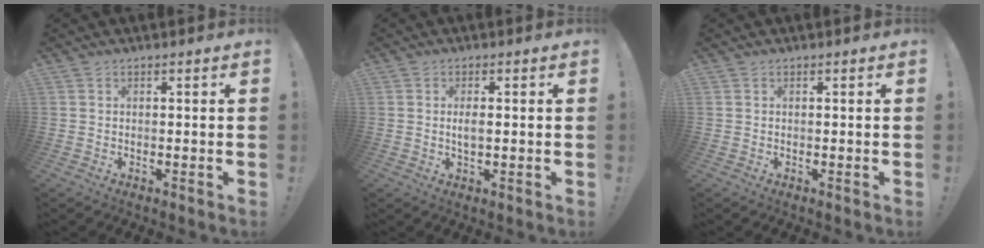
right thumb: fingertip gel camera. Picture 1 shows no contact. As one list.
[{"total": 2.5, "force": [-0.1, 0.9, 2.4], "torque": [-0.031, -0.004, -0.006]}, {"total": 0.0}]